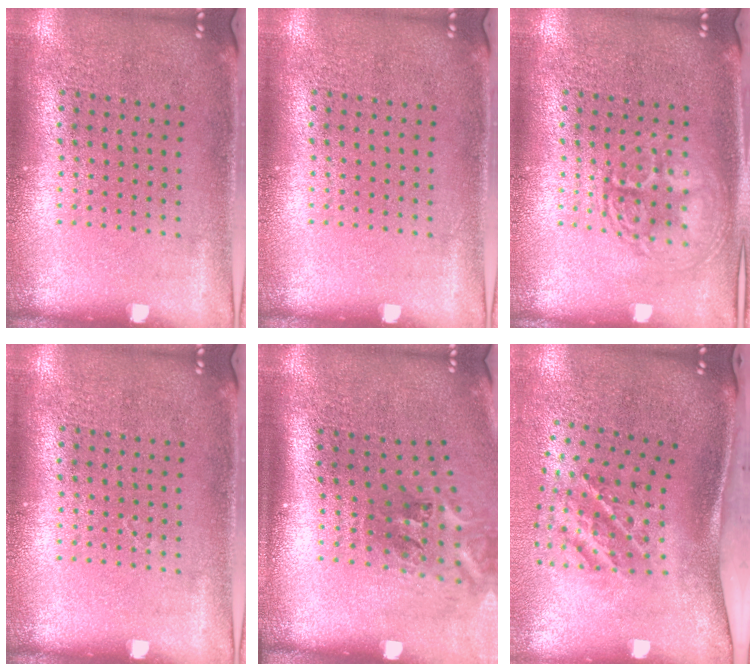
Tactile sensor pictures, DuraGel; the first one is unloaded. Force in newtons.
{"total": 0.0}
{"total": 2.9, "press": 2.9, "slide": 0.4}
{"total": 0.0}
{"total": 2.3, "press": 1.4, "slide": 1.8}
{"total": 2.1, "press": 1.3, "slide": 1.7}